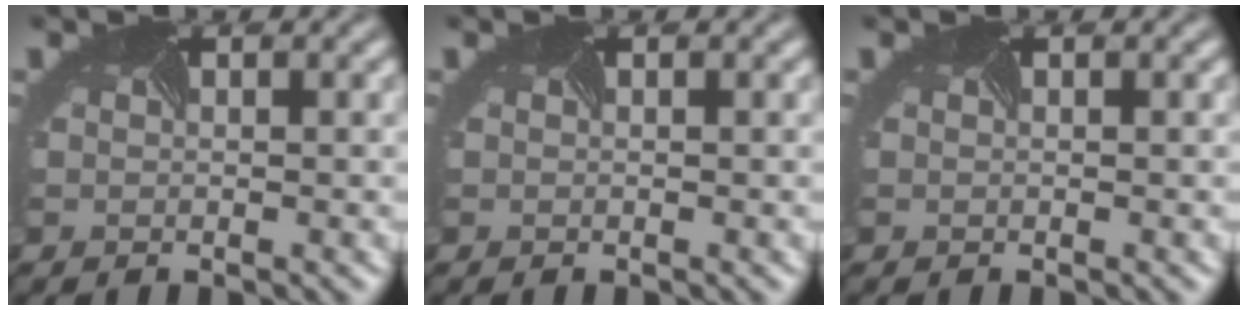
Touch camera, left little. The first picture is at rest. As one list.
[{"total": 0.0}, {"total": 0.0}]